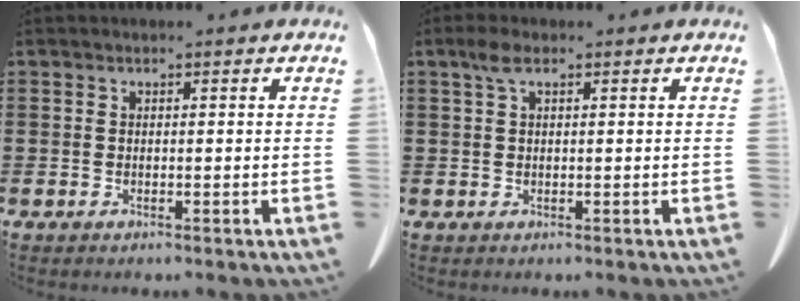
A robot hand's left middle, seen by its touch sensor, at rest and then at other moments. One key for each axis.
{"total": 2.1, "fx": 0.9, "fy": 1.0, "fz": 1.6, "tx": -0.038, "ty": 0.005, "tz": 0.016}